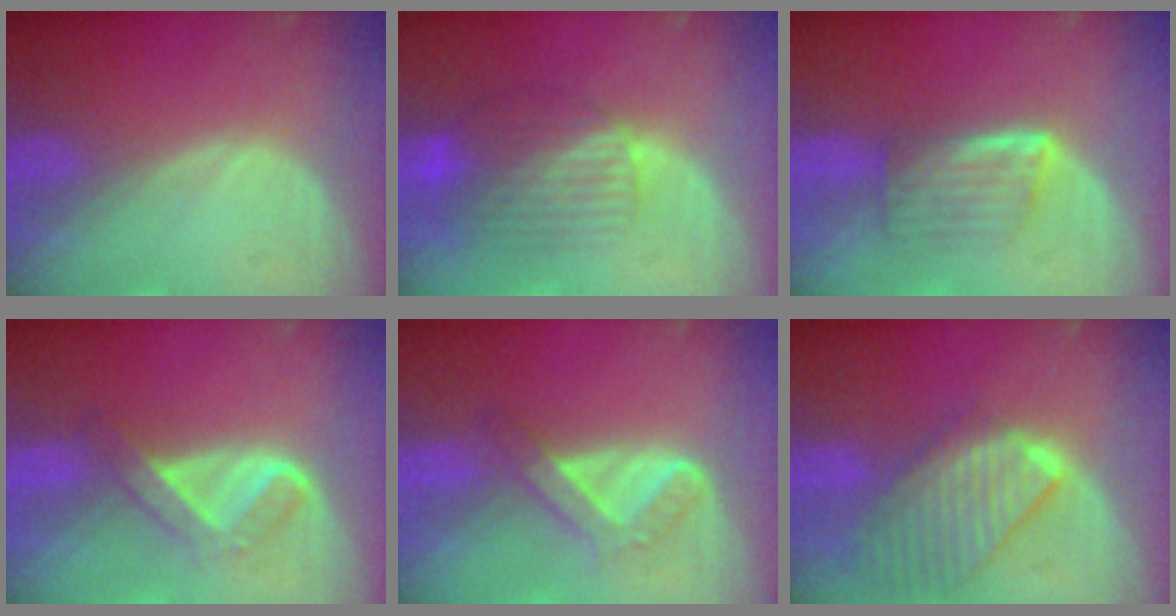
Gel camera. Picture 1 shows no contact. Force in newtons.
{"total": 8.5, "press": 7.2, "slide": 4.5}
{"total": 5.8, "press": 5.0, "slide": 2.9}
{"total": 5.4, "press": 4.5, "slide": 3.0}
{"total": 4.5, "press": 4.4, "slide": 0.7}
{"total": 9.7, "press": 8.4, "slide": 4.9}